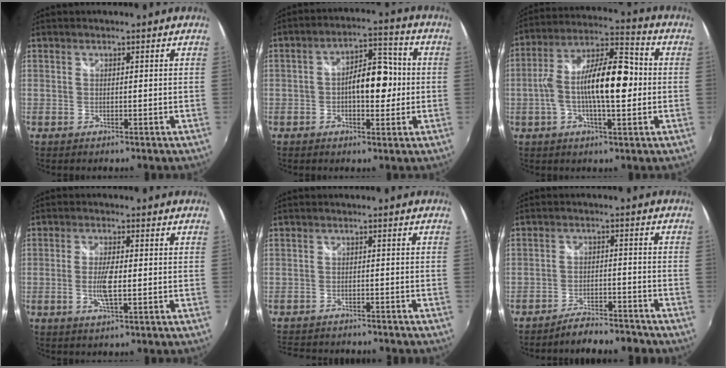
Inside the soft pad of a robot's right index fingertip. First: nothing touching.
{"total": 8.9, "force": [-0.8, 4.4, 7.7], "torque": [-0.126, 0.024, -0.009]}
{"total": 14.5, "force": [-0.9, 4.5, 13.7], "torque": [-0.251, 0.019, -0.021]}
{"total": 4.4, "force": [-0.5, 0.9, 4.2], "torque": [-0.084, -0.001, -0.009]}
{"total": 8.9, "force": [-8.2, 2.2, 2.8], "torque": [-0.076, -0.011, -0.122]}
{"total": 7.1, "force": [-6.8, 1.4, 1.8], "torque": [-0.052, 0.012, -0.094]}